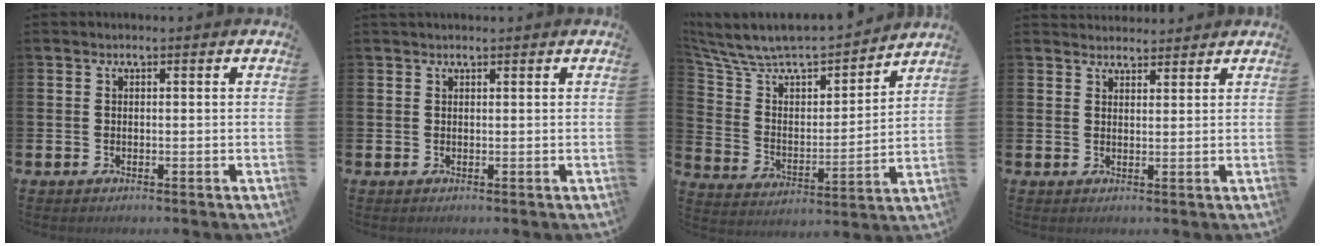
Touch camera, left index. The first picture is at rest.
{"total": 0.7, "force": [0.7, 0.1, 0.1], "torque": [0.008, -0.003, 0.011]}
{"total": 9.0, "force": [8.2, 2.6, 2.7], "torque": [-0.100, -0.062, 0.137]}
{"total": 2.7, "force": [2.6, 0.8, -0.2], "torque": [0.009, -0.013, 0.046]}